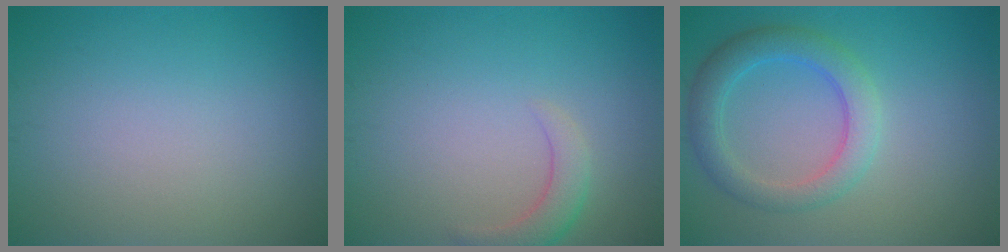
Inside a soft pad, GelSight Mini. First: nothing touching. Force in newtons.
{"total": 2.3, "press": 2.3, "slide": 0.3}
{"total": 4.1, "press": 4.1, "slide": 0.2}